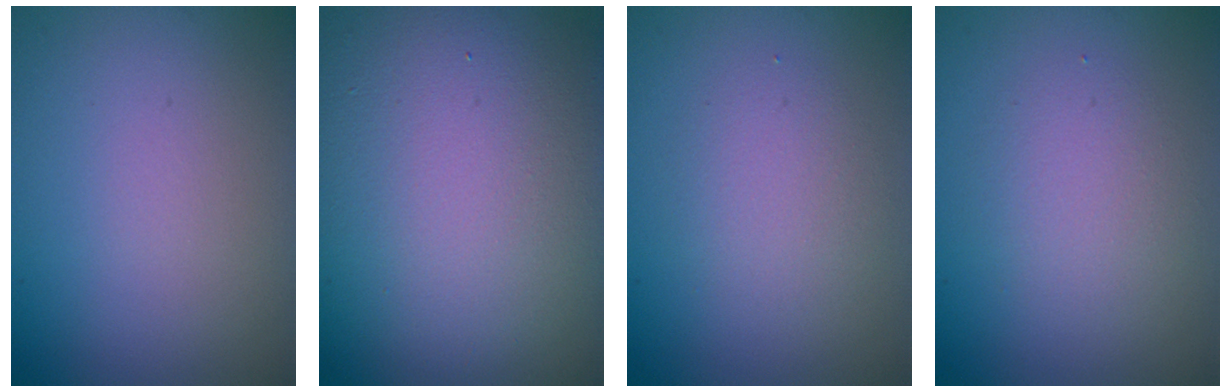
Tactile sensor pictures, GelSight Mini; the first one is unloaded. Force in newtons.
{"total": 18.9, "press": 18.9, "slide": 0.4}
{"total": 2.2, "press": 2.2, "slide": 0.0}
{"total": 2.4, "press": 2.4, "slide": 0.2}